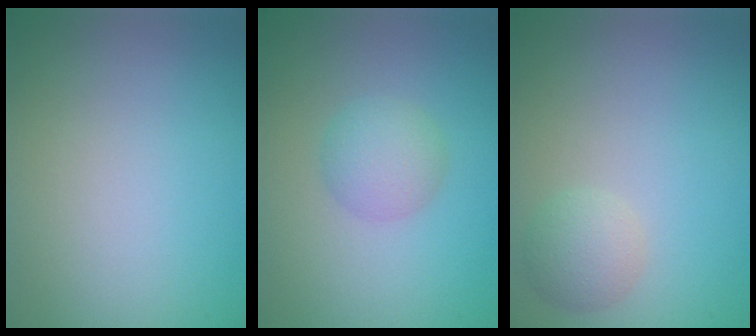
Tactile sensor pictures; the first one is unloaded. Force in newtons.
{"total": 2.4, "press": 2.4, "slide": 0.0}
{"total": 2.1, "press": 2.1, "slide": 0.0}